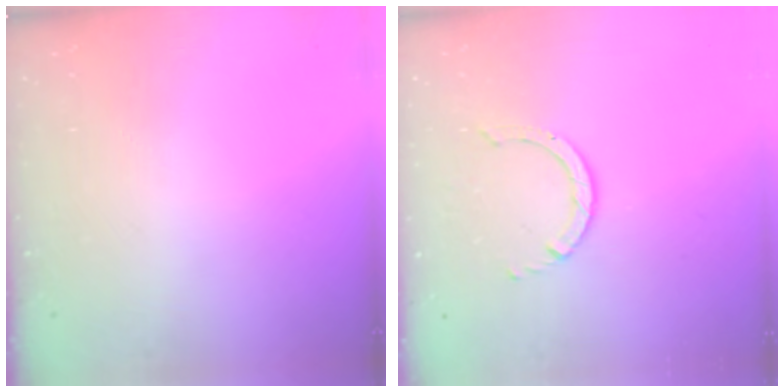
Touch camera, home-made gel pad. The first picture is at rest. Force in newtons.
{"total": 1.4, "press": 1.4, "slide": 0.2}